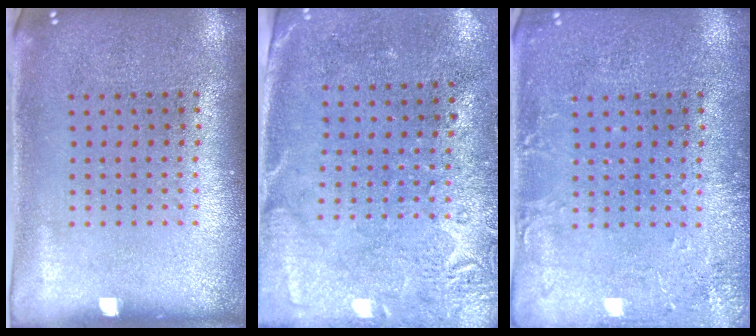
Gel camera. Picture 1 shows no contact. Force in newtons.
{"total": 2.7, "press": 2.2, "slide": 1.5}
{"total": 2.2, "press": 2.2, "slide": 0.3}